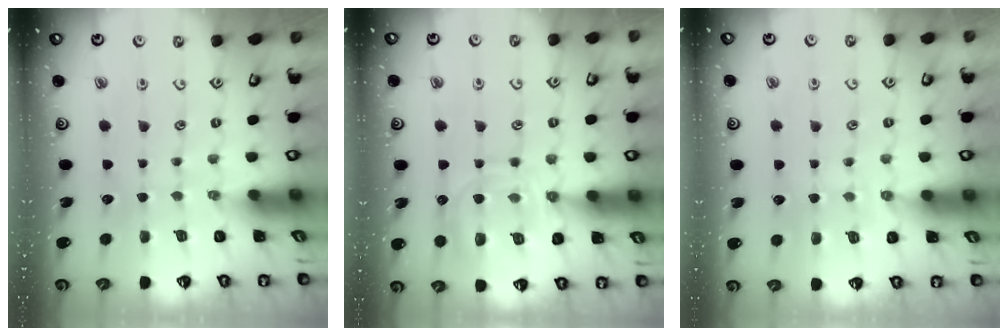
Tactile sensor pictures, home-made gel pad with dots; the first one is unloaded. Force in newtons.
{"total": 12.7, "press": 12.7, "slide": 1.0}
{"total": 2.5, "press": 2.5, "slide": 0.4}